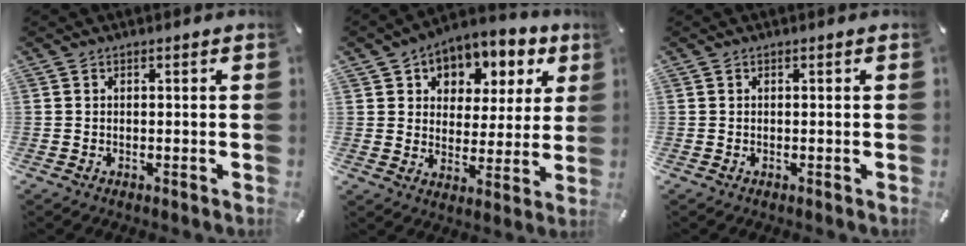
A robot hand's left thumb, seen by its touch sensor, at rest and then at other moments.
{"total": 9.1, "force": [4.9, 7.1, 2.7], "torque": [-0.040, -0.038, 0.088]}
{"total": 0.0}